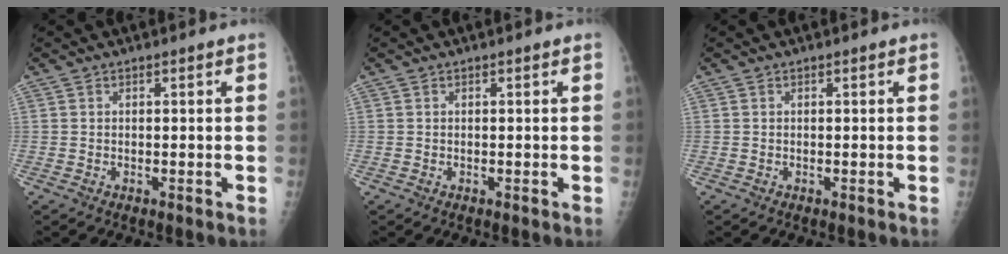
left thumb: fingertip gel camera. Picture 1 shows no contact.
{"total": 0.0}
{"total": 0.0}